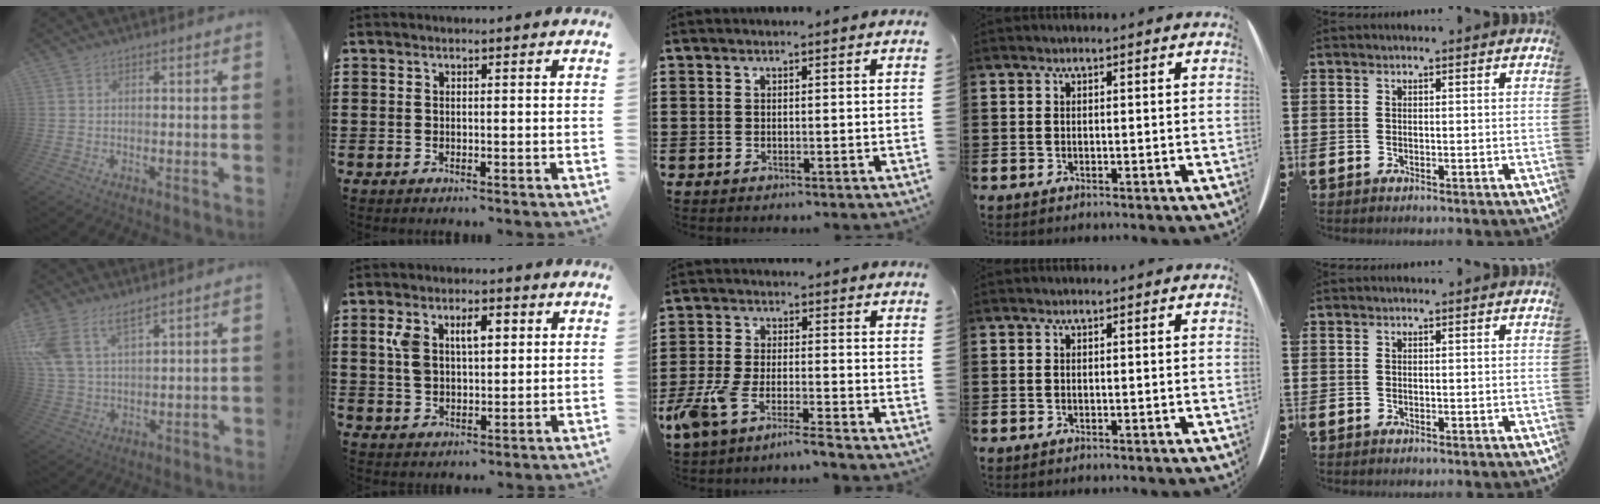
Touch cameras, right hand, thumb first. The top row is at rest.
{"thumb": {"total": 9.4, "force": [6.7, 4.4, 5.1], "torque": [-0.115, -0.027, 0.133]}, "index": {"total": 6.8, "force": [2.0, 3.9, 5.2], "torque": [-0.098, 0.010, 0.029]}, "middle": {"total": 5.8, "force": [-4.9, 0.3, 3.0], "torque": [-0.091, -0.018, -0.100]}}